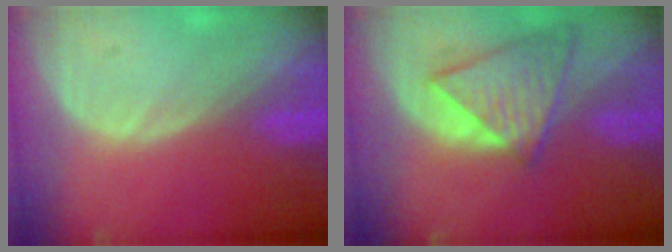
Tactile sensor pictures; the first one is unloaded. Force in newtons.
{"total": 7.8, "press": 7.0, "slide": 3.4}